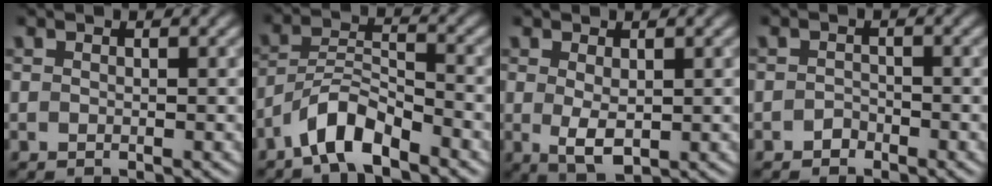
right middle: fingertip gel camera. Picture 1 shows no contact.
{"total": 4.6, "force": [-3.6, 1.2, 2.7], "torque": [-0.047, 0.008, -0.075]}
{"total": 2.7, "force": [0.1, 1.4, 2.3], "torque": [-0.046, -0.004, 0.007]}
{"total": 1.0, "force": [-0.8, 0.6, 0.2], "torque": [-0.002, 0.004, -0.014]}